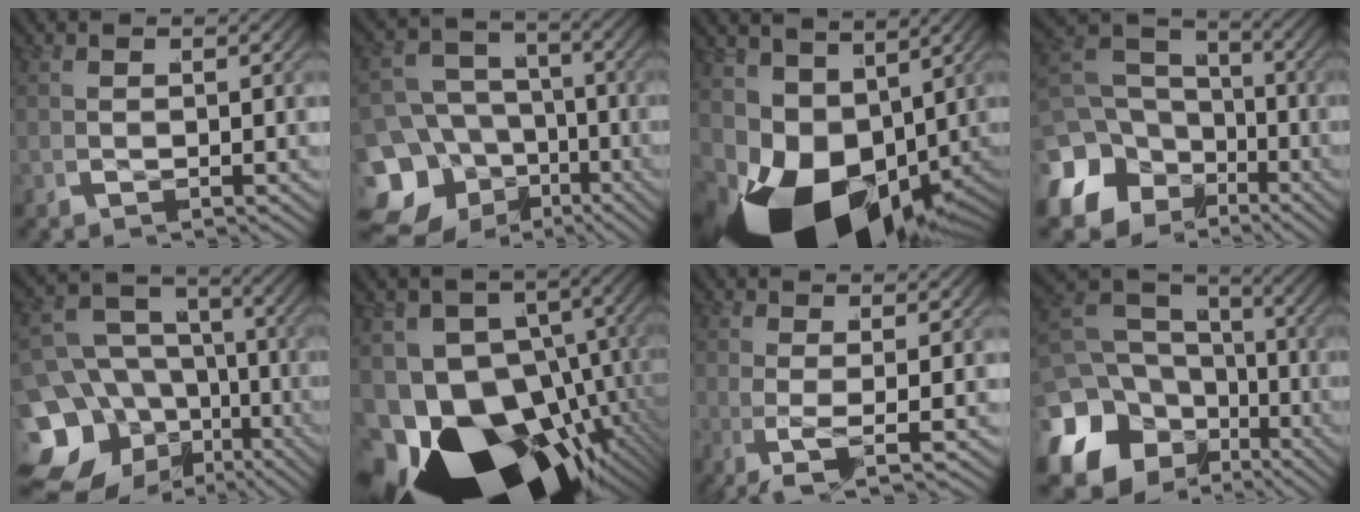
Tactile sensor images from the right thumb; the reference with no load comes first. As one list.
[{"total": 13.4, "force": [-4.1, 11.0, 6.5], "torque": [-0.139, -0.057, -0.062]}, {"total": 21.6, "force": [-5.5, 14.1, 15.4], "torque": [-0.320, -0.083, -0.055]}, {"total": 11.9, "force": [-3.3, 9.7, 6.1], "torque": [-0.140, -0.040, -0.045]}, {"total": 15.4, "force": [-4.7, 12.4, 8.0], "torque": [-0.169, -0.061, -0.067]}, {"total": 28.7, "force": [-8.1, 19.3, 19.6], "torque": [-0.364, -0.107, -0.098]}, {"total": 2.9, "force": [-0.3, 0.3, 2.9], "torque": [-0.071, -0.010, -0.003]}, {"total": 13.8, "force": [-3.9, 11.0, 7.5], "torque": [-0.172, -0.052, -0.047]}]